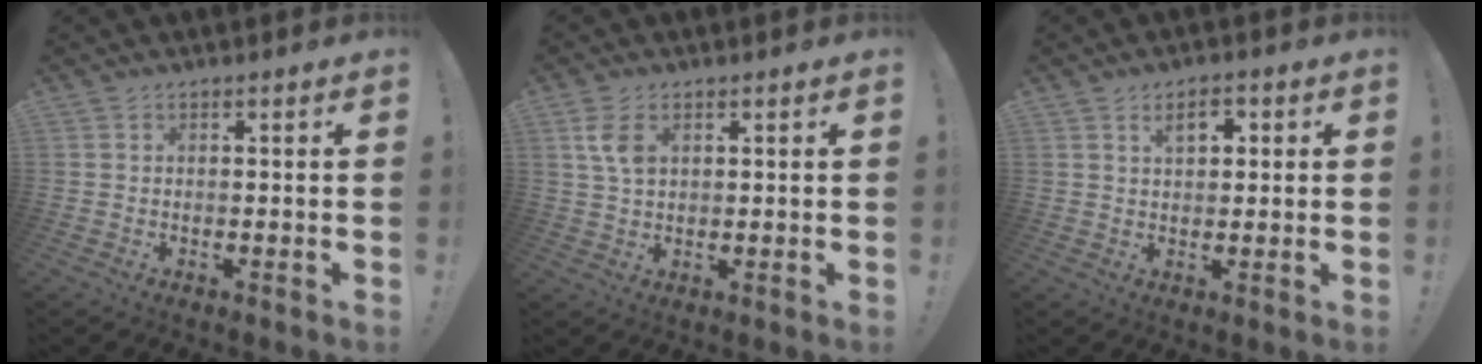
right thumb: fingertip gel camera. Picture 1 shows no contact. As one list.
[{"total": 6.1, "force": [2.2, 3.5, 4.5], "torque": [-0.080, -0.005, 0.039]}, {"total": 5.1, "force": [2.1, 2.8, 3.7], "torque": [-0.046, -0.002, 0.029]}]